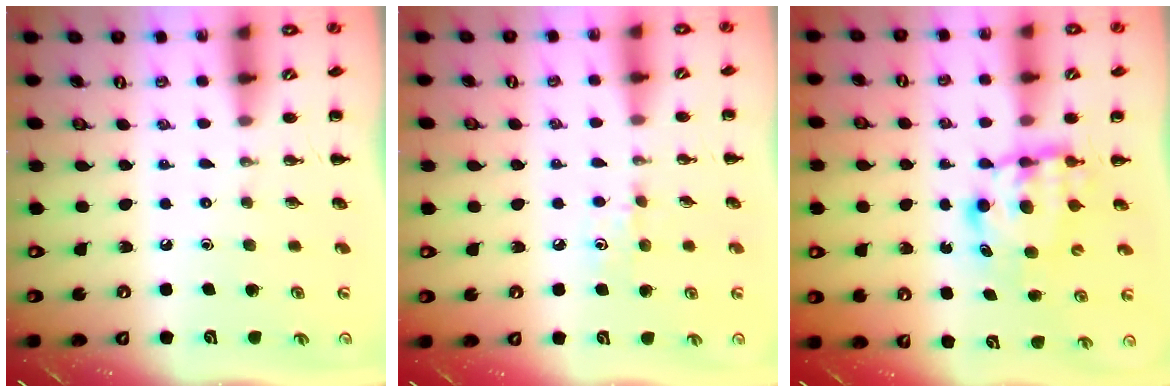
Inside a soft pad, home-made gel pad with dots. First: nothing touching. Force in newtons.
{"total": 5.9, "press": 5.7, "slide": 1.6}
{"total": 5.6, "press": 5.6, "slide": 0.5}